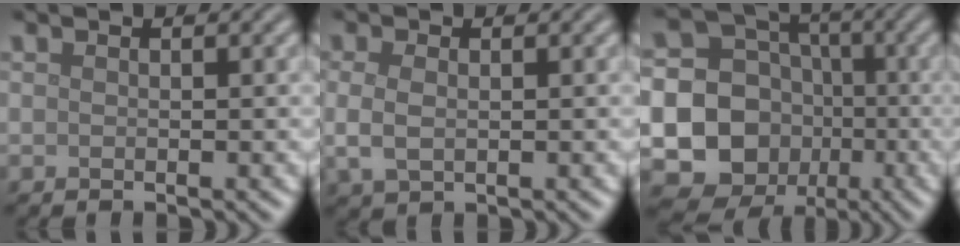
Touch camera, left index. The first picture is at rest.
{"total": 2.4, "force": [-0.1, 1.6, 1.9], "torque": [-0.045, -0.003, 0.000]}
{"total": 20.3, "force": [-4.2, 19.1, 5.3], "torque": [-0.150, -0.016, -0.100]}